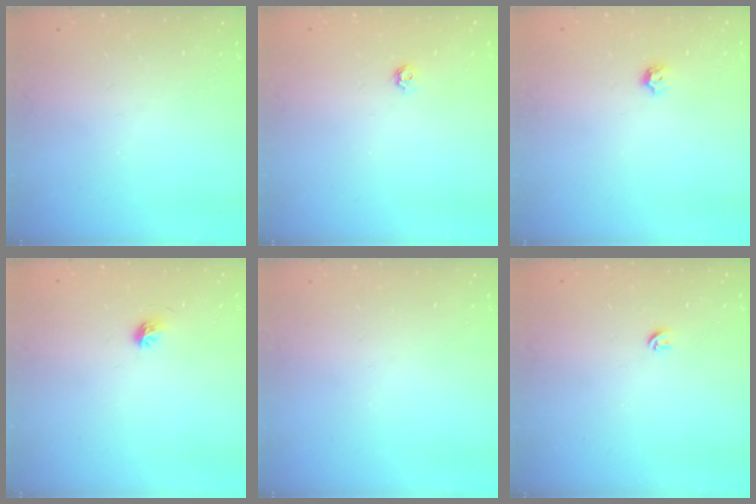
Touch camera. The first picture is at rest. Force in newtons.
{"total": 4.6, "press": 4.6, "slide": 0.7}
{"total": 3.8, "press": 3.7, "slide": 0.8}
{"total": 4.2, "press": 3.9, "slide": 1.4}
{"total": 0.0}
{"total": 4.3, "press": 4.3, "slide": 0.4}